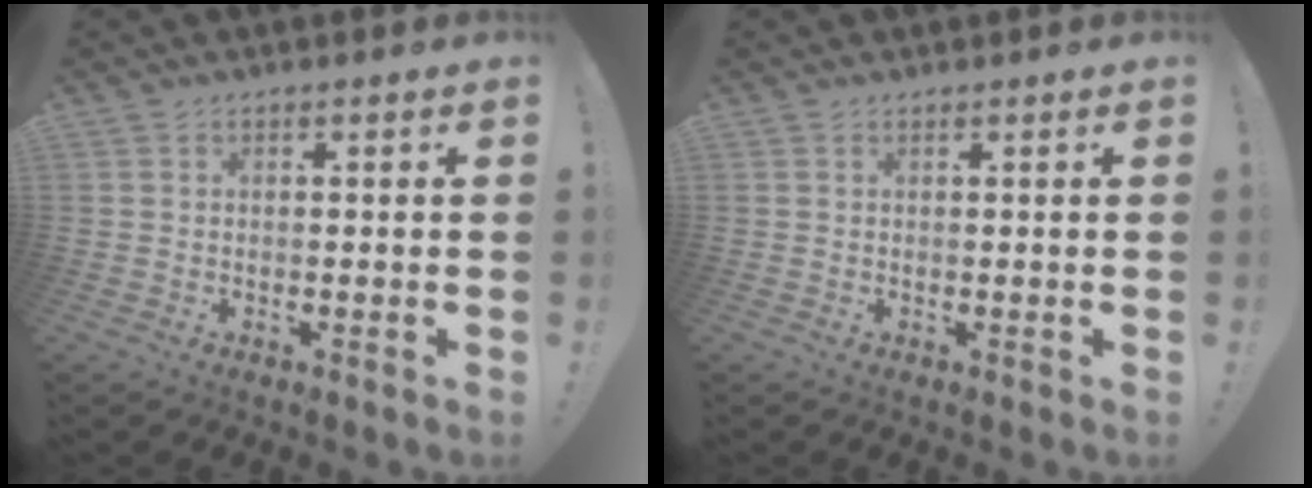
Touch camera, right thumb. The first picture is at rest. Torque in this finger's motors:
{"motor_torque": [0.04, -0.04, 0.02, 0.03, 0.00]}